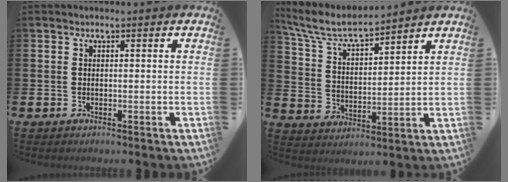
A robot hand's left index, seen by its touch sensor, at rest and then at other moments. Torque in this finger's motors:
{"motor_torque": [0.84, -1.30, 0.27, 0.15]}